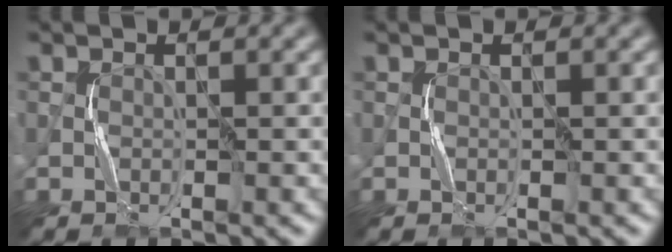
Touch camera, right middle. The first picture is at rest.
{"total": 0.0}